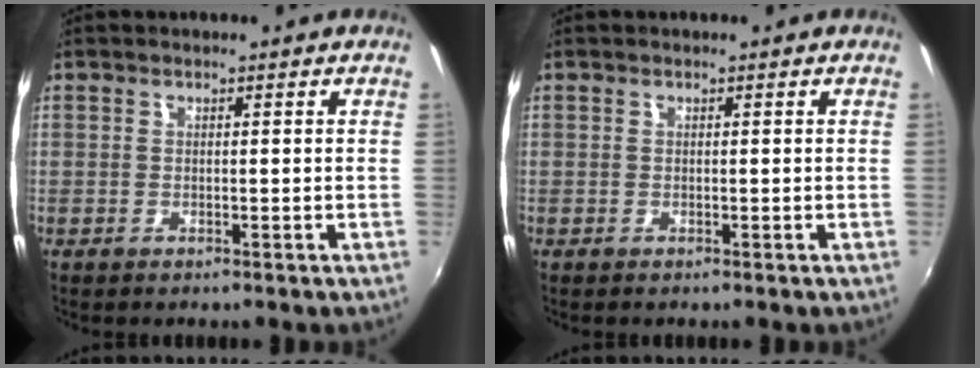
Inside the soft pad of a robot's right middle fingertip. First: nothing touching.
{"total": 0.0}